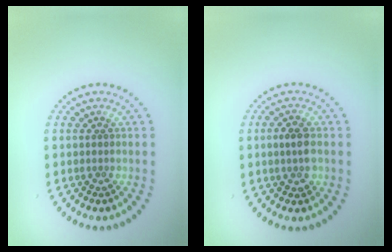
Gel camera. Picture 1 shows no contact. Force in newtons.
{"total": 2.2, "press": 2.2, "slide": 0.2}